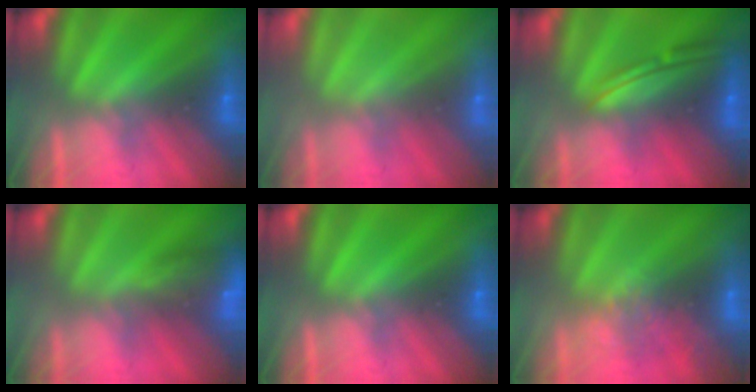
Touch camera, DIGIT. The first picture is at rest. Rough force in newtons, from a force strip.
{"total": 3.1}
{"total": 5.5}
{"total": 7.8}
{"total": 0.0}
{"total": 2.8}